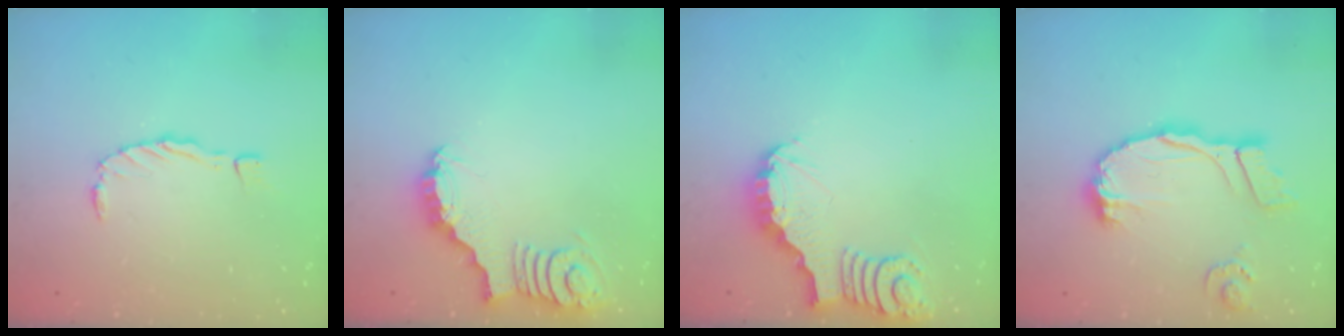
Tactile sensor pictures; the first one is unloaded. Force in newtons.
{"total": 3.1, "press": 3.1, "slide": 0.1}
{"total": 3.7, "press": 3.7, "slide": 0.1}
{"total": 14.7, "press": 14.6, "slide": 1.7}